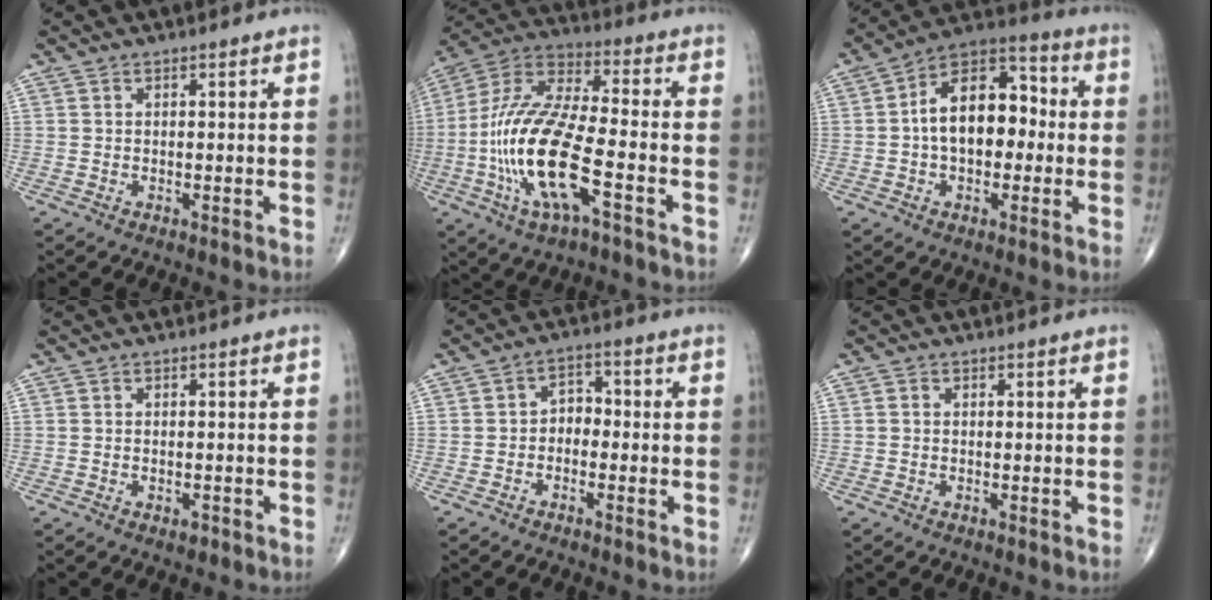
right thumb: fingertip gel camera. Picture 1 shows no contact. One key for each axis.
{"total": 19.7, "fx": -5.8, "fy": 6.2, "fz": 17.7, "tx": -0.380, "ty": 0.029, "tz": -0.107}
{"total": 14.4, "fx": 0.0, "fy": 8.9, "fz": 11.3, "tx": -0.153, "ty": 0.042, "tz": -0.013}
{"total": 1.3, "fx": -0.7, "fy": 0.7, "fz": 0.9, "tx": -0.015, "ty": 0.004, "tz": -0.007}
{"total": 3.6, "fx": -1.2, "fy": 2.7, "fz": 2.1, "tx": -0.014, "ty": 0.025, "tz": -0.035}
{"total": 0.6, "fx": 0.0, "fy": 0.5, "fz": 0.3, "tx": -0.003, "ty": 0.001, "tz": -0.003}